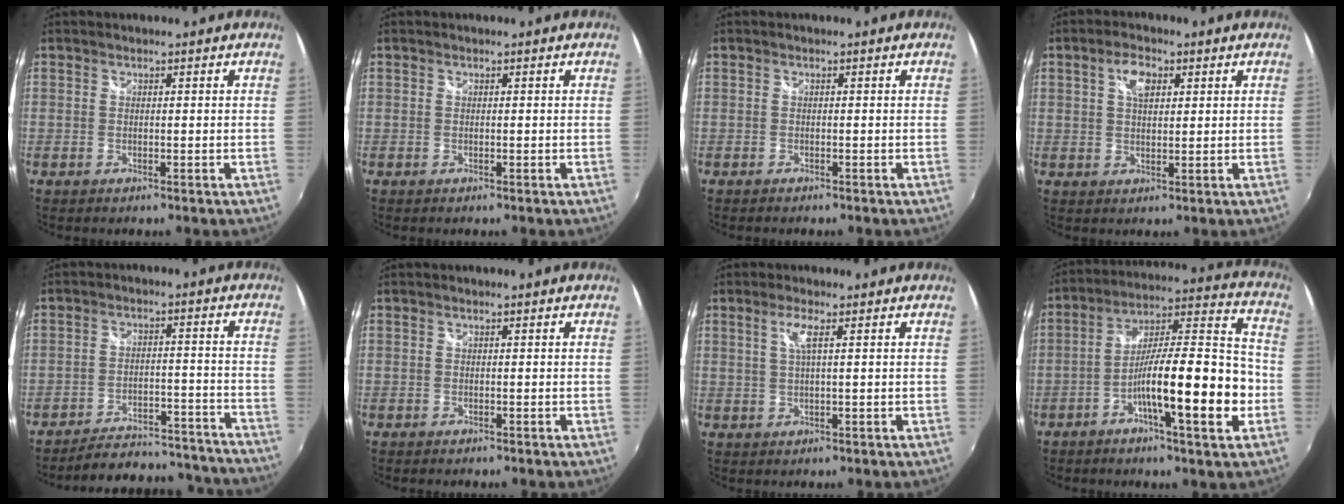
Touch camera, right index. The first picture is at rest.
{"total": 0.0}
{"total": 0.8, "force": [-0.8, 0.3, 0.2], "torque": [-0.008, -0.004, -0.014]}
{"total": 4.5, "force": [1.8, 2.4, 3.4], "torque": [-0.061, 0.010, 0.032]}
{"total": 21.6, "force": [-20.1, 5.2, 5.8], "torque": [-0.110, 0.029, -0.246]}
{"total": 1.2, "force": [-1.1, 0.4, 0.3], "torque": [-0.010, -0.005, -0.019]}
{"total": 2.6, "force": [0.8, -0.3, 2.5], "torque": [-0.050, 0.000, 0.016]}
{"total": 18.2, "force": [-5.9, 2.9, 17.0], "torque": [-0.269, 0.018, -0.100]}